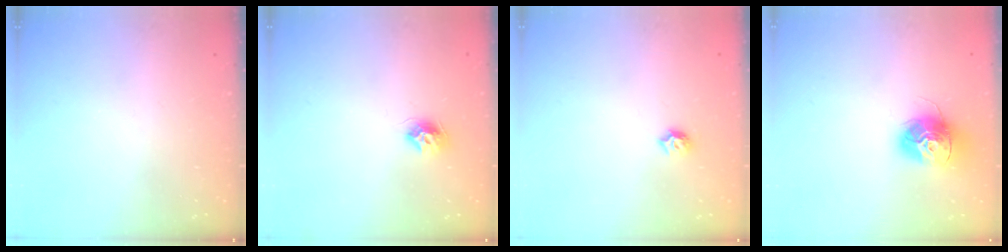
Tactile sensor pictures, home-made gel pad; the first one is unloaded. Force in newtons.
{"total": 8.4, "press": 8.3, "slide": 0.7}
{"total": 4.7, "press": 4.7, "slide": 0.7}
{"total": 14.6, "press": 14.5, "slide": 1.4}